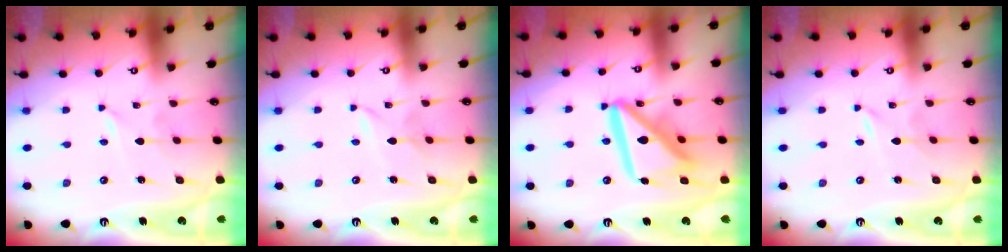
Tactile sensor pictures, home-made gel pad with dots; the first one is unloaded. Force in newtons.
{"total": 1.6, "press": 1.6, "slide": 0.2}
{"total": 17.9, "press": 17.8, "slide": 2.2}
{"total": 0.0}